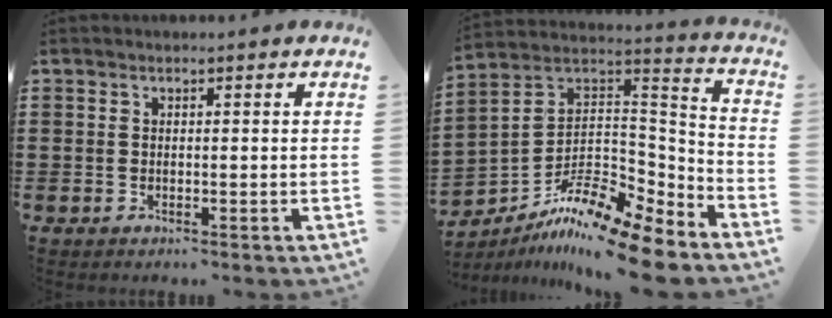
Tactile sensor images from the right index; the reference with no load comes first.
{"total": 12.7, "force": [-10.5, 2.2, 6.9], "torque": [-0.130, 0.020, -0.207]}